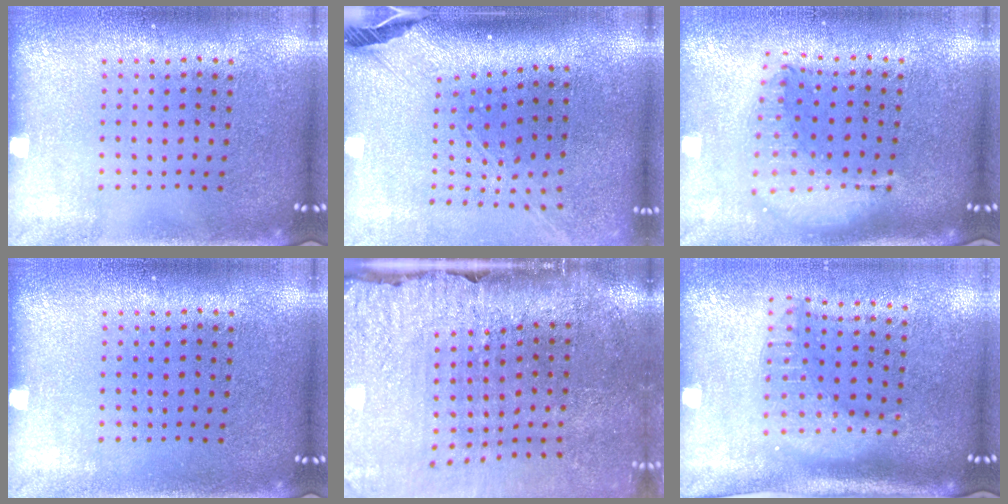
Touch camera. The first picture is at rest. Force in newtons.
{"total": 2.6, "press": 1.9, "slide": 1.8}
{"total": 2.1, "press": 1.6, "slide": 1.3}
{"total": 0.0}
{"total": 4.3, "press": 3.5, "slide": 2.5}
{"total": 1.9, "press": 1.5, "slide": 1.2}